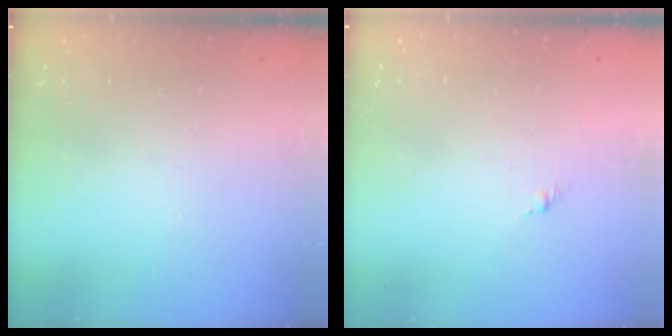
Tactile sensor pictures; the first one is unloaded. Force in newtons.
{"total": 1.3, "press": 1.2, "slide": 0.5}